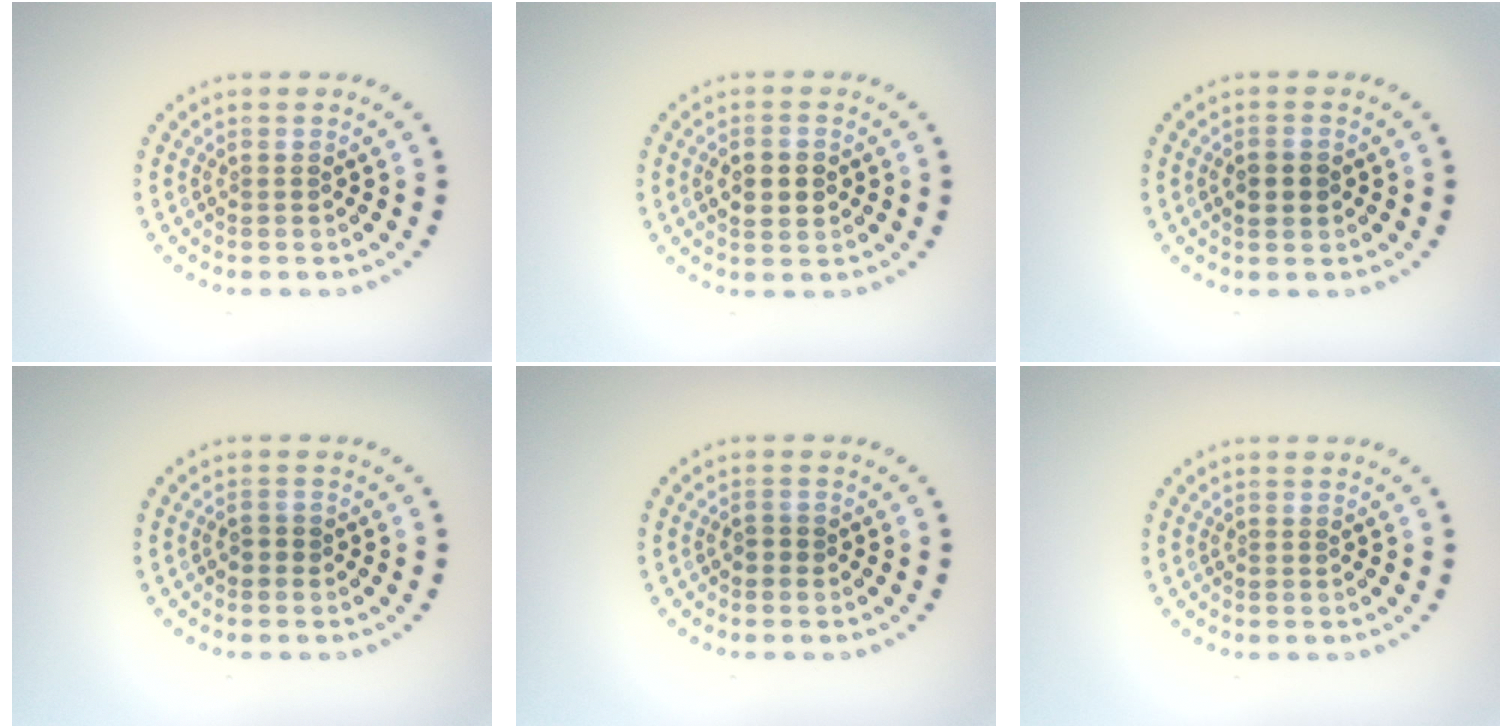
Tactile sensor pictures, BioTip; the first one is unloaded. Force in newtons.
{"total": 3.2, "press": 3.2, "slide": 0.1}
{"total": 2.4, "press": 2.4, "slide": 0.0}
{"total": 0.8, "press": 0.8, "slide": 0.1}
{"total": 0.8, "press": 0.8, "slide": 0.1}
{"total": 0.0}